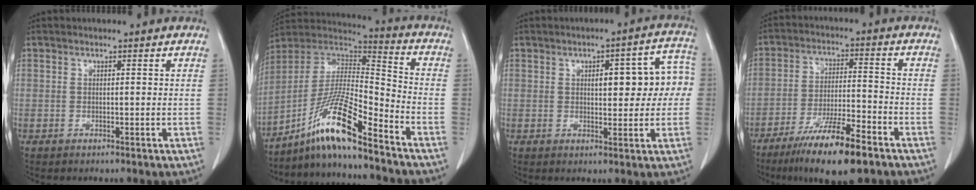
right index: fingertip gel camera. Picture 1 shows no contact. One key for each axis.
{"total": 13.9, "fx": -9.9, "fy": 0.4, "fz": 9.9, "tx": -0.184, "ty": 0.009, "tz": -0.179}
{"total": 9.4, "fx": 1.2, "fy": 3.3, "fz": 8.7, "tx": -0.100, "ty": 0.037, "tz": 0.015}
{"total": 12.6, "fx": -8.4, "fy": 1.5, "fz": 9.2, "tx": -0.165, "ty": -0.026, "tz": -0.145}